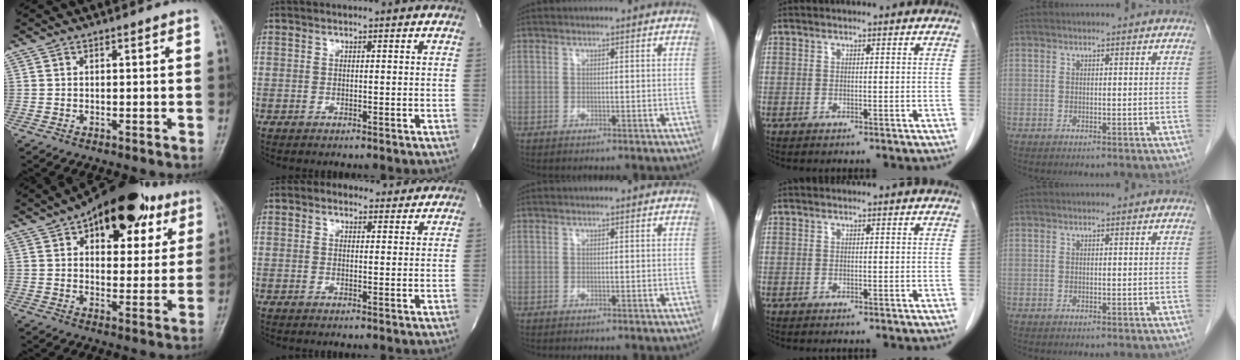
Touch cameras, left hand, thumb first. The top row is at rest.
{"thumb": {"total": 19.2, "force": [9.8, 10.3, 12.9], "torque": [-0.131, -0.014, 0.138]}, "index": {"total": 4.1, "force": [3.1, 2.4, 1.0], "torque": [-0.017, 0.020, 0.042]}}